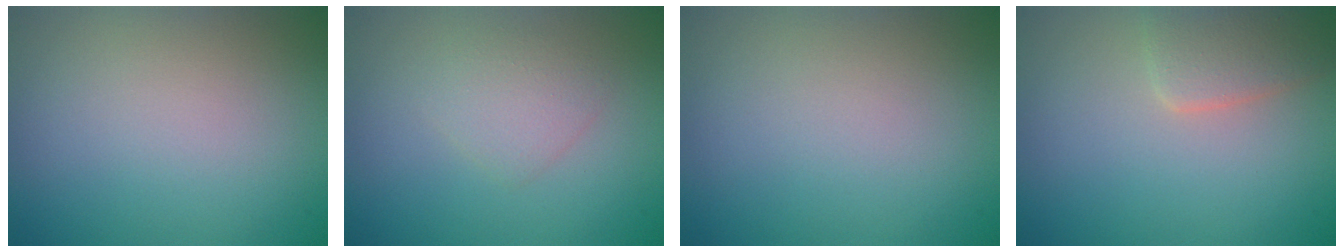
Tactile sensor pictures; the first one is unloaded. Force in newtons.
{"total": 1.9, "press": 1.9, "slide": 0.1}
{"total": 0.0}
{"total": 2.6, "press": 2.5, "slide": 0.3}